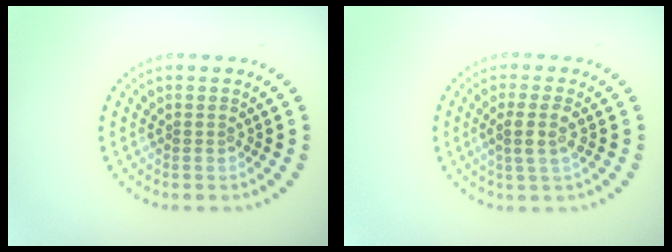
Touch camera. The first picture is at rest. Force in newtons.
{"total": 2.3, "press": 2.0, "slide": 1.1}